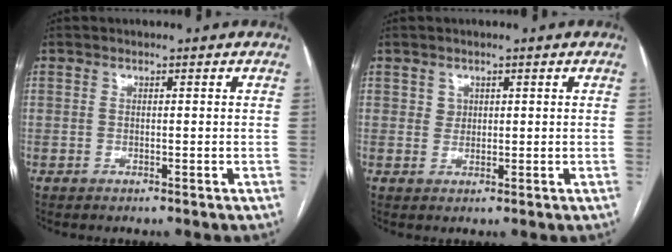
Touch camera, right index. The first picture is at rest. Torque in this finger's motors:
{"motor_torque": [-0.07, 0.00, -0.03, 0.00]}